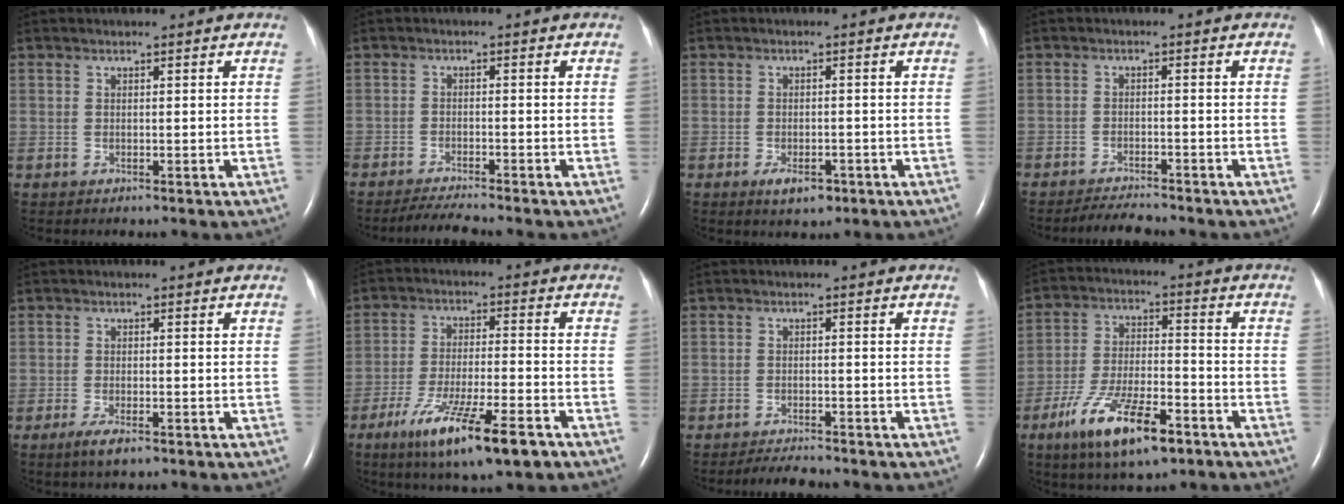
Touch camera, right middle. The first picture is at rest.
{"total": 4.3, "force": [-3.9, -0.3, 1.6], "torque": [-0.034, -0.018, -0.068]}
{"total": 3.3, "force": [-1.9, 1.5, 2.3], "torque": [-0.039, -0.002, -0.025]}
{"total": 4.4, "force": [-4.1, 0.3, 1.6], "torque": [-0.032, -0.016, -0.068]}
{"total": 3.3, "force": [-2.1, 1.0, 2.4], "torque": [-0.049, -0.005, -0.035]}
{"total": 13.7, "force": [-8.2, 1.7, 10.8], "torque": [-0.189, -0.030, -0.137]}
{"total": 3.4, "force": [-3.2, 0.1, 0.9], "torque": [-0.022, -0.014, -0.053]}
{"total": 13.4, "force": [-7.9, 3.7, 10.2], "torque": [-0.195, -0.009, -0.134]}